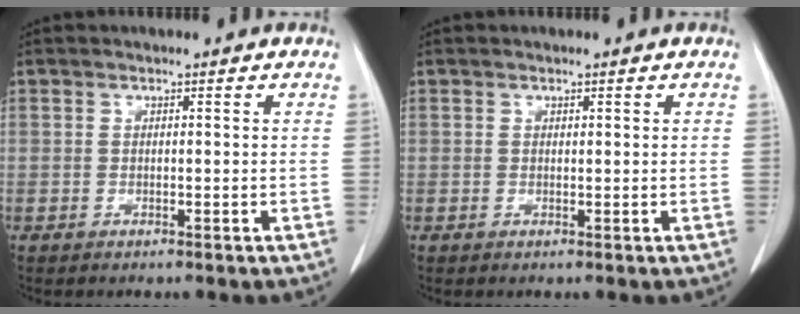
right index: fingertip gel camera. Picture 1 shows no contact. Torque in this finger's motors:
{"motor_torque": [-0.13, 0.18, -0.03, -0.01]}